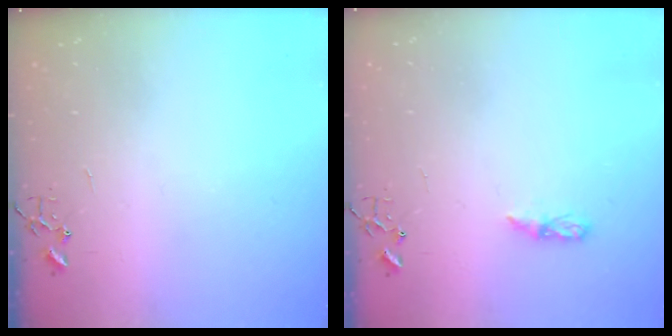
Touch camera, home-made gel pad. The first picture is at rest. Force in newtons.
{"total": 5.0, "press": 4.9, "slide": 0.5}